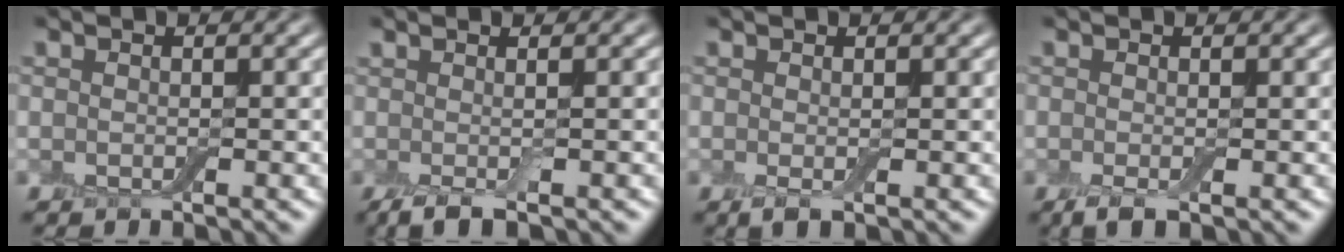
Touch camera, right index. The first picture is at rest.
{"total": 2.6, "force": [-0.6, 0.6, 2.5], "torque": [-0.033, -0.002, -0.014]}
{"total": 1.0, "force": [-0.1, 0.1, 0.9], "torque": [-0.017, -0.006, -0.003]}
{"total": 1.6, "force": [-0.7, 0.3, 1.4], "torque": [-0.030, -0.007, -0.015]}